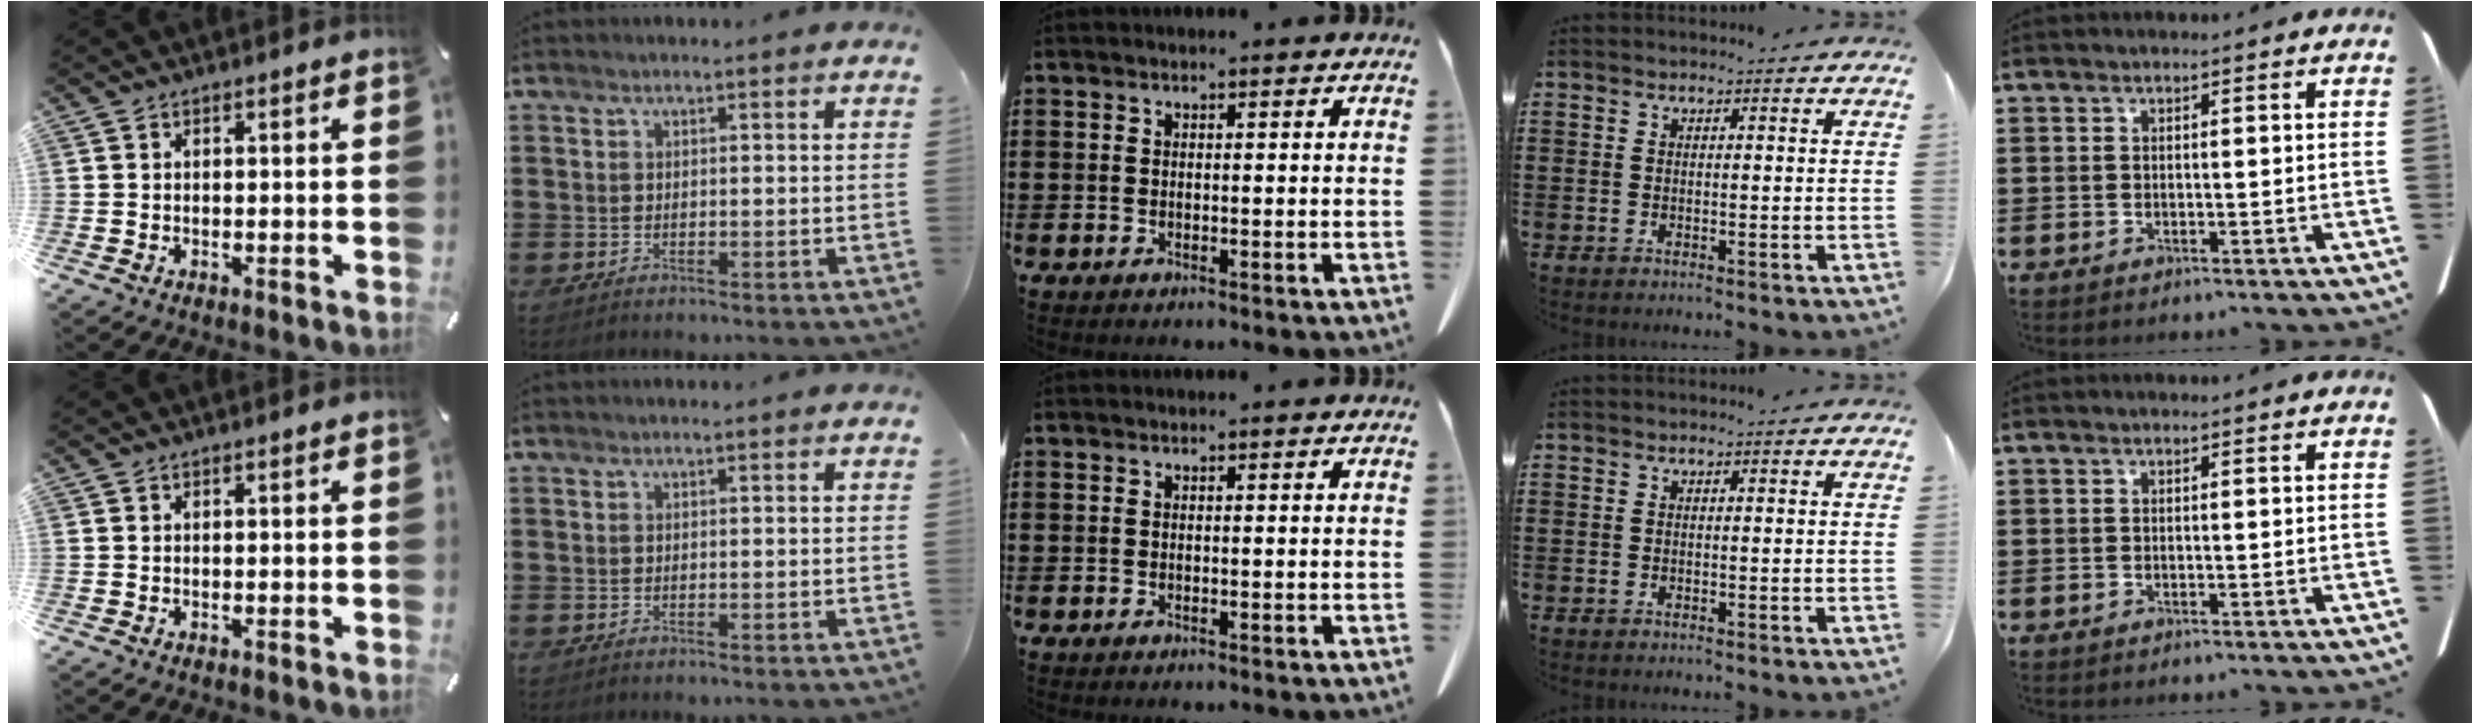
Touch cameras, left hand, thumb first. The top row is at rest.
{}